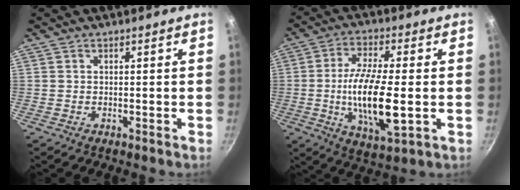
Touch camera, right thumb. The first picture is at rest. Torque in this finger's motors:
{"motor_torque": [-0.85, 1.58, 1.49, 0.26, 0.22]}